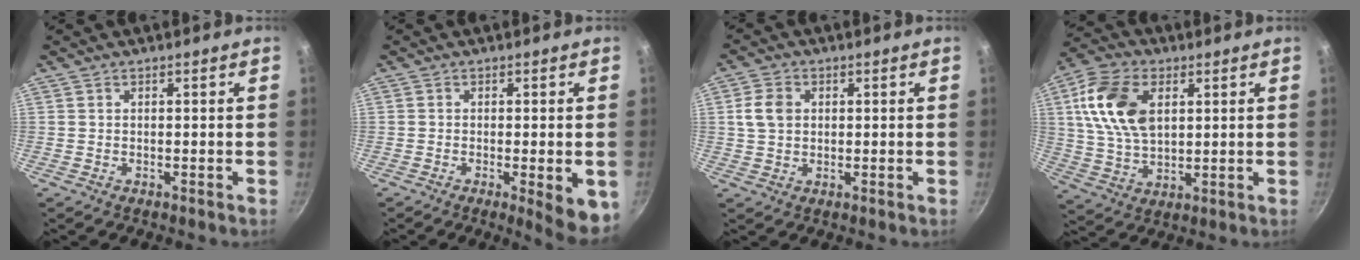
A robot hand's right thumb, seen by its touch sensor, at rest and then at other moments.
{"total": 7.3, "force": [-2.1, 1.8, 6.8], "torque": [-0.077, -0.004, -0.022]}
{"total": 5.1, "force": [0.9, 4.0, 3.1], "torque": [-0.048, 0.005, 0.014]}
{"total": 14.3, "force": [3.8, 9.0, 10.4], "torque": [-0.182, -0.003, 0.072]}